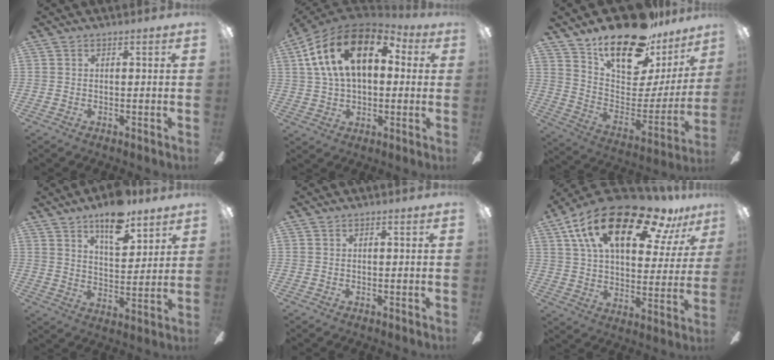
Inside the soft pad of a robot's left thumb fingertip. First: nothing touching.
{"total": 20.1, "force": [6.9, 11.8, 14.8], "torque": [-0.283, -0.006, 0.114]}
{"total": 21.7, "force": [16.8, 8.8, 10.6], "torque": [-0.172, -0.117, 0.290]}
{"total": 12.4, "force": [9.0, 5.1, 6.9], "torque": [-0.101, -0.043, 0.155]}
{"total": 0.0}
{"total": 23.9, "force": [14.5, 10.3, 15.9], "torque": [-0.273, -0.073, 0.243]}